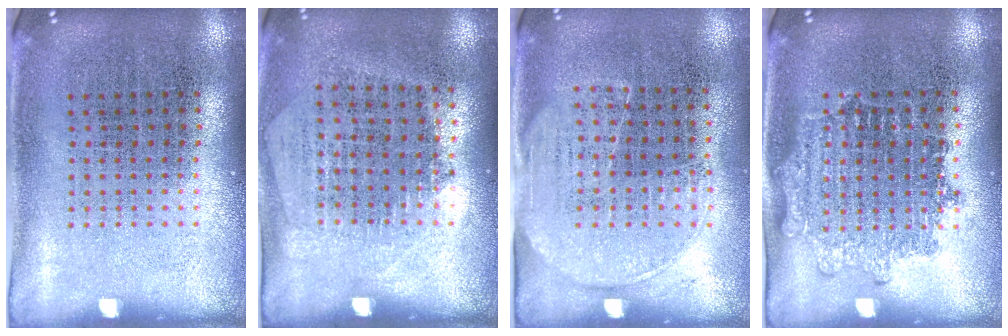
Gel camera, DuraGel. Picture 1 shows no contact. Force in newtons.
{"total": 1.2, "press": 1.0, "slide": 0.6}
{"total": 1.5, "press": 1.2, "slide": 0.9}
{"total": 1.2, "press": 1.1, "slide": 0.5}